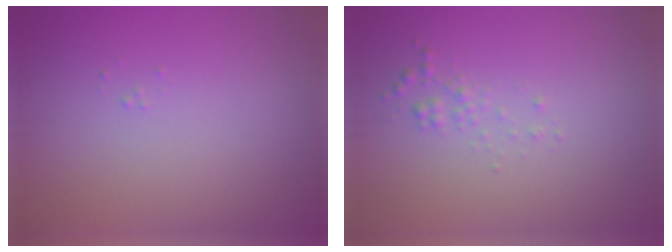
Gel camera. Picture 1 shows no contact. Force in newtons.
{"total": 0.9, "press": 0.9, "slide": 0.0}